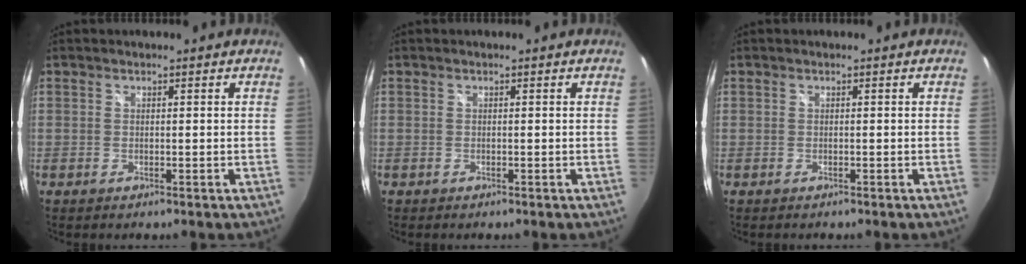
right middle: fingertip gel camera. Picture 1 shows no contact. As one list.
[{"total": 0.0}, {"total": 0.0}]